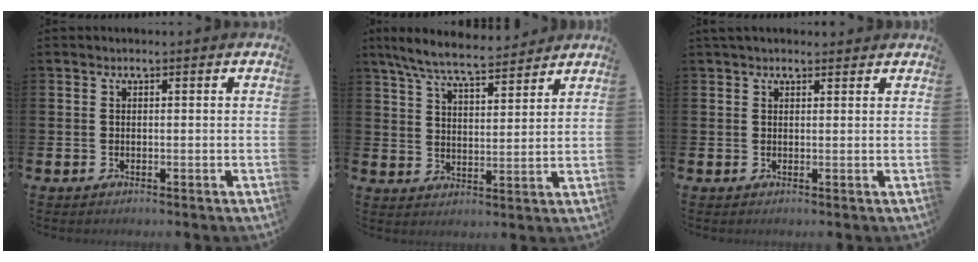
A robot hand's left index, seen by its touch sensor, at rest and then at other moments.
{"total": 7.9, "force": [7.3, 1.2, 2.8], "torque": [-0.083, -0.036, 0.133]}
{"total": 1.9, "force": [1.7, 0.7, 0.5], "torque": [0.006, -0.003, 0.026]}